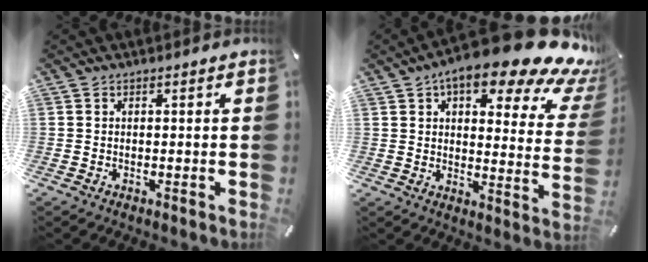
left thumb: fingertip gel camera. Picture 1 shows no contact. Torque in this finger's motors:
{"motor_torque": [2.53, 2.47, 1.77, -1.00, 0.26]}